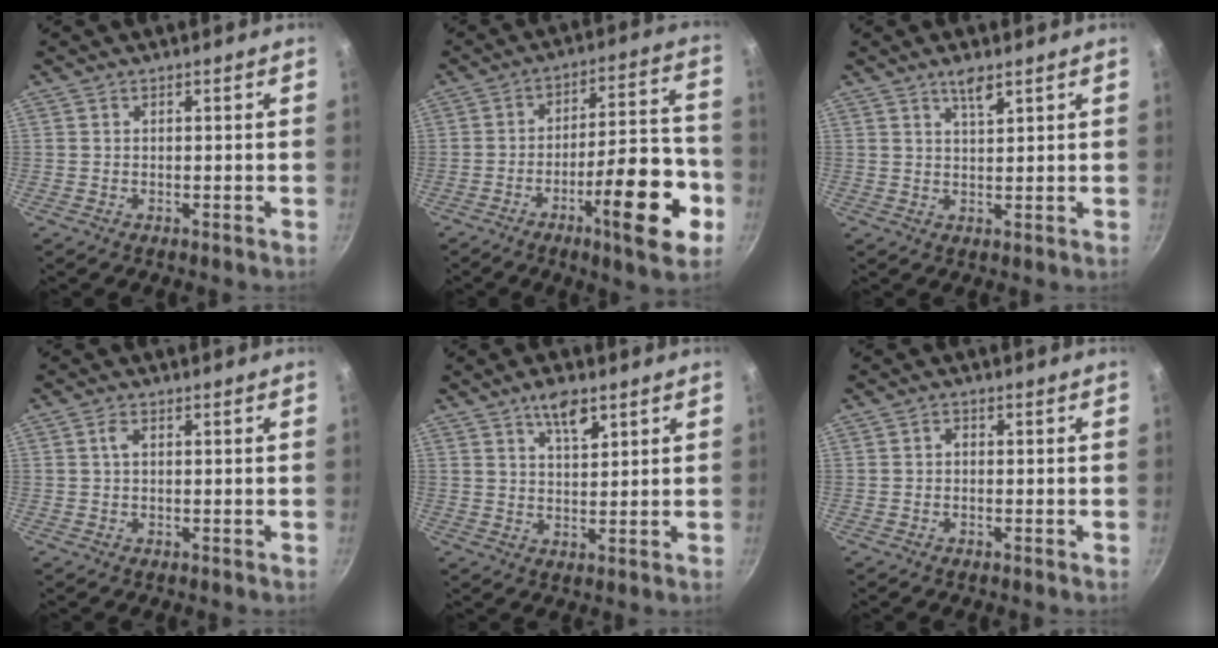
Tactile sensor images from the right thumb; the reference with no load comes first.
{"total": 18.1, "force": [-7.4, 4.8, 15.8], "torque": [-0.200, 0.046, -0.110]}
{"total": 3.4, "force": [2.2, 0.8, 2.5], "torque": [-0.042, -0.012, 0.042]}
{"total": 1.6, "force": [0.3, 0.7, 1.4], "torque": [-0.031, 0.005, 0.005]}
{"total": 5.6, "force": [3.4, 2.2, 4.0], "torque": [-0.060, -0.015, 0.057]}
{"total": 1.0, "force": [-0.4, 0.6, 0.7], "torque": [-0.015, 0.007, -0.009]}